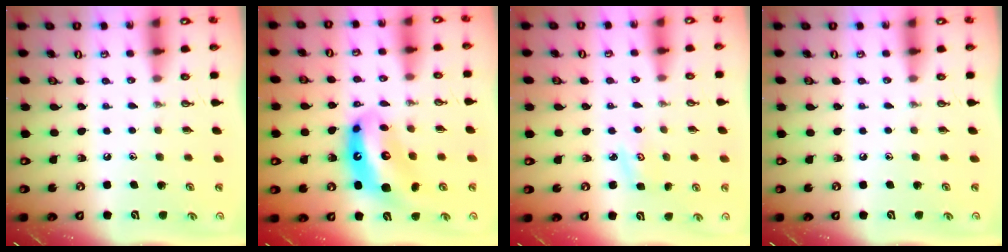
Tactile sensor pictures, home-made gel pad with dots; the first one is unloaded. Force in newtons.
{"total": 13.5, "press": 13.4, "slide": 1.7}
{"total": 3.0, "press": 3.0, "slide": 0.4}
{"total": 0.0}